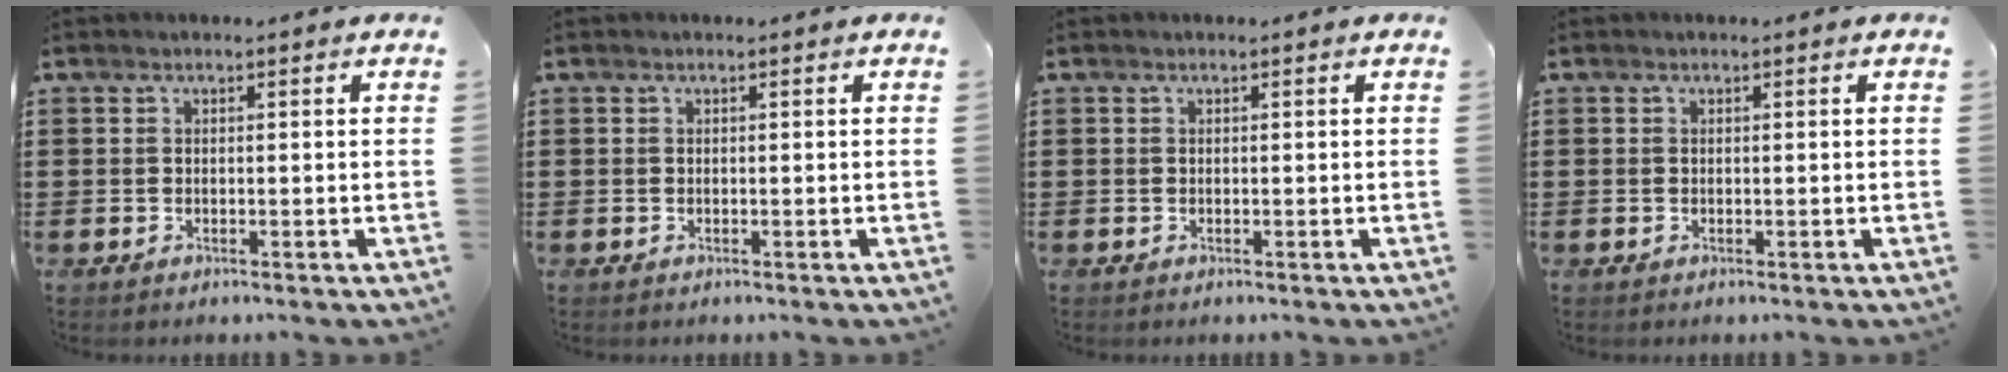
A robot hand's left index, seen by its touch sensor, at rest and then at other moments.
{"total": 0.0}
{"total": 0.0}
{"total": 0.0}